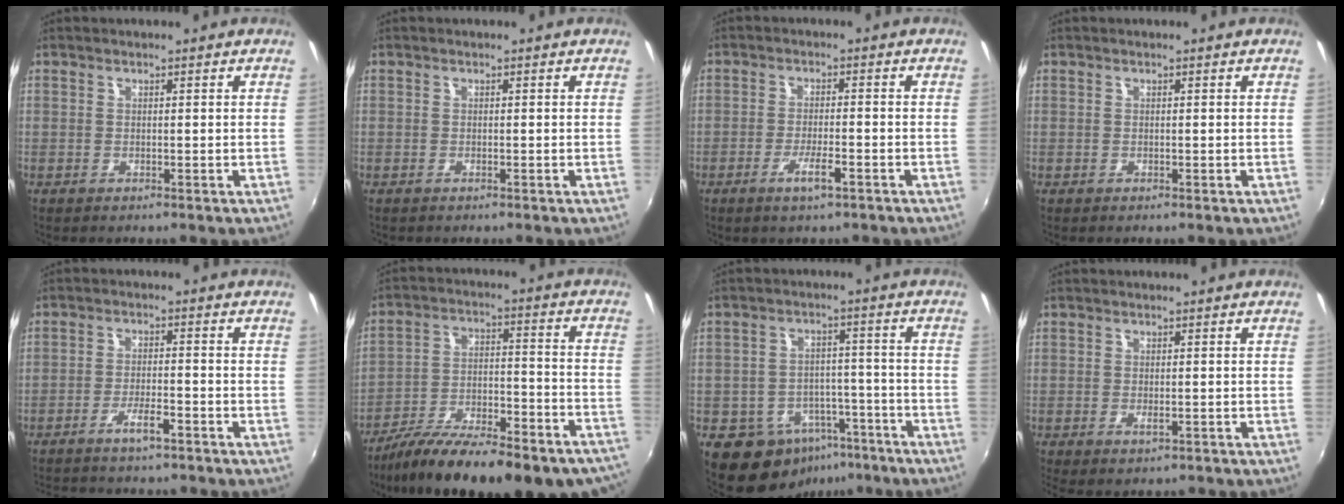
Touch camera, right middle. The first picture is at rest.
{"total": 0.0}
{"total": 4.3, "force": [-2.6, 0.8, 3.2], "torque": [-0.069, -0.005, -0.045]}
{"total": 0.0}
{"total": 4.4, "force": [-3.7, 0.7, 2.3], "torque": [-0.061, 0.005, -0.065]}
{"total": 27.7, "force": [-21.8, 7.9, 15.2], "torque": [-0.243, -0.036, -0.303]}
{"total": 11.9, "force": [-7.4, 8.2, 4.3], "torque": [-0.091, 0.020, -0.083]}
{"total": 2.0, "force": [-1.0, 0.9, 1.5], "torque": [-0.028, -0.004, -0.014]}